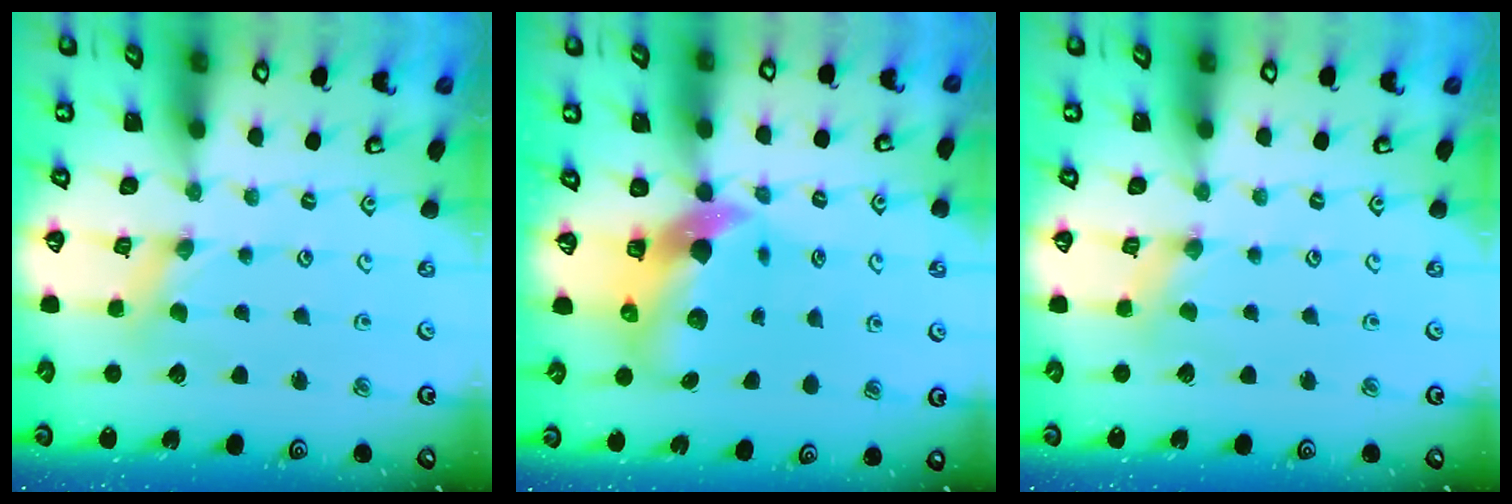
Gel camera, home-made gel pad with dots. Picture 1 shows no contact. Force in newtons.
{"total": 9.1, "press": 9.0, "slide": 1.3}
{"total": 0.6, "press": 0.6, "slide": 0.2}